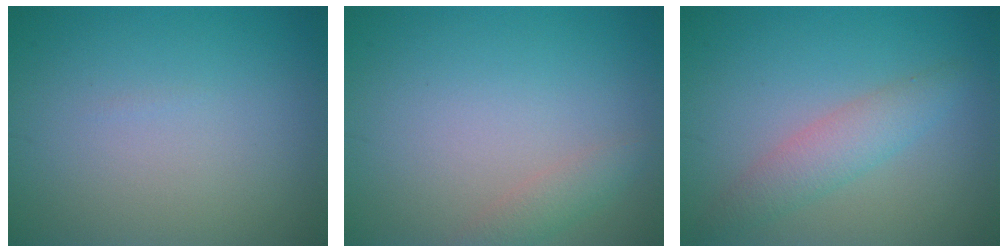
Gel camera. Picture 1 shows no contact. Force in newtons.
{"total": 1.6, "press": 1.6, "slide": 0.2}
{"total": 2.9, "press": 2.9, "slide": 0.1}